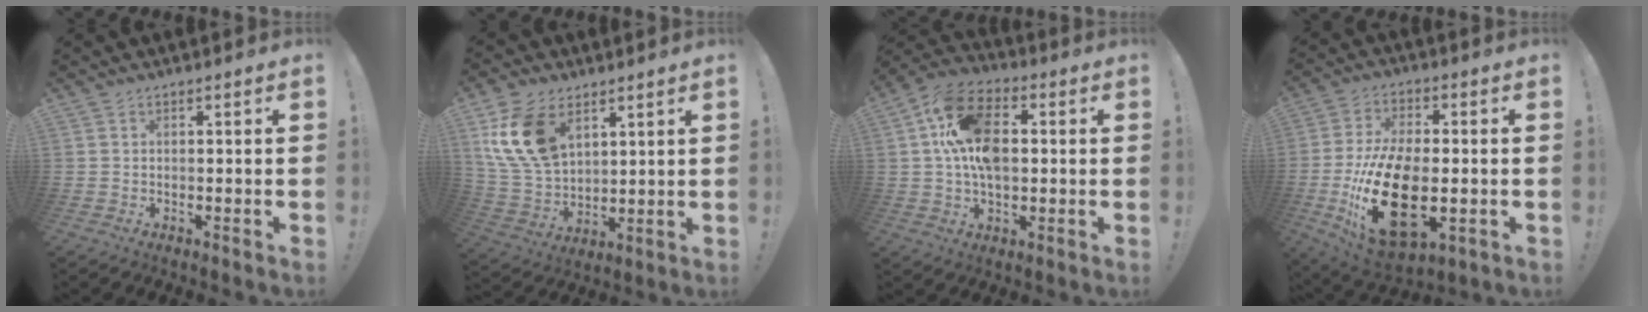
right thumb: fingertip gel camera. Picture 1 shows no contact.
{"total": 16.7, "force": [7.3, 10.8, 10.4], "torque": [-0.217, -0.026, 0.141]}
{"total": 17.4, "force": [1.8, 11.0, 13.3], "torque": [-0.247, 0.016, 0.032]}
{"total": 23.4, "force": [-4.6, 13.0, 19.0], "torque": [-0.372, 0.007, -0.064]}